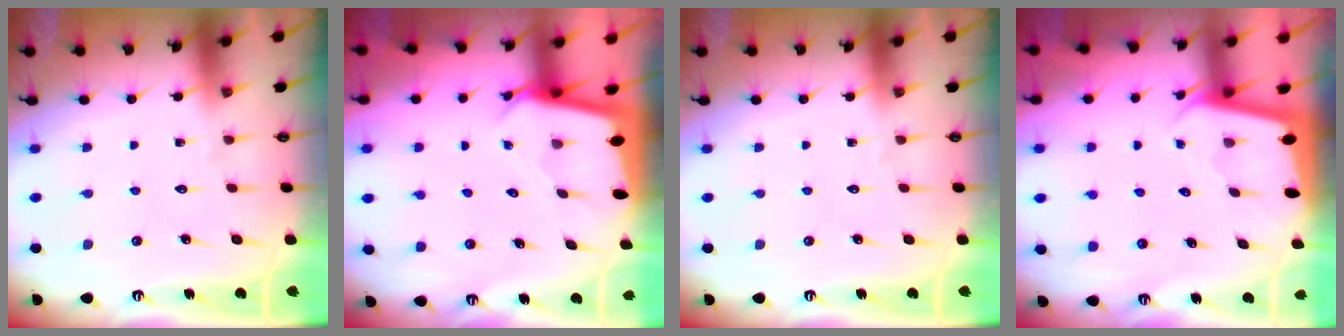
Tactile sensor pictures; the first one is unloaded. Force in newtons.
{"total": 2.4, "press": 2.4, "slide": 0.2}
{"total": 0.0}
{"total": 1.8, "press": 1.8, "slide": 0.1}